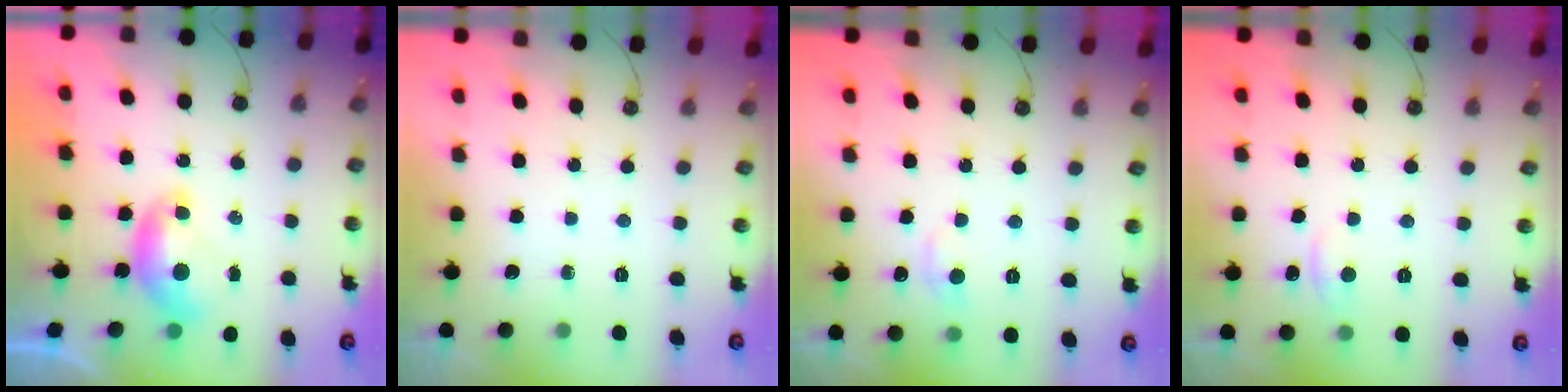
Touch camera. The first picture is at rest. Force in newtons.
{"total": 0.0}
{"total": 0.8, "press": 0.4, "slide": 0.7}
{"total": 0.9, "press": 0.5, "slide": 0.7}